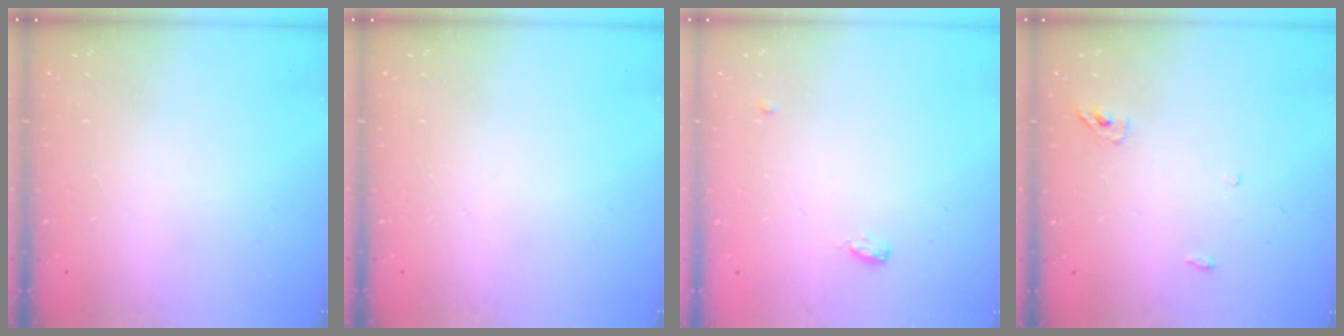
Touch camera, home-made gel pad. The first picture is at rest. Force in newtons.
{"total": 0.0}
{"total": 7.9, "press": 4.2, "slide": 6.7}
{"total": 3.7, "press": 3.5, "slide": 1.1}